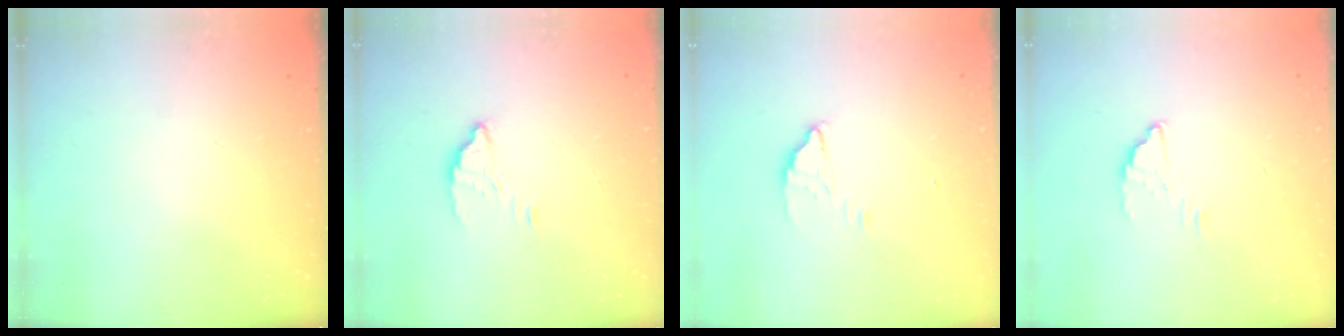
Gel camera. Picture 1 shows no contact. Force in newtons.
{"total": 2.8, "press": 2.8, "slide": 0.3}
{"total": 1.8, "press": 1.8, "slide": 0.1}
{"total": 1.8, "press": 1.8, "slide": 0.1}